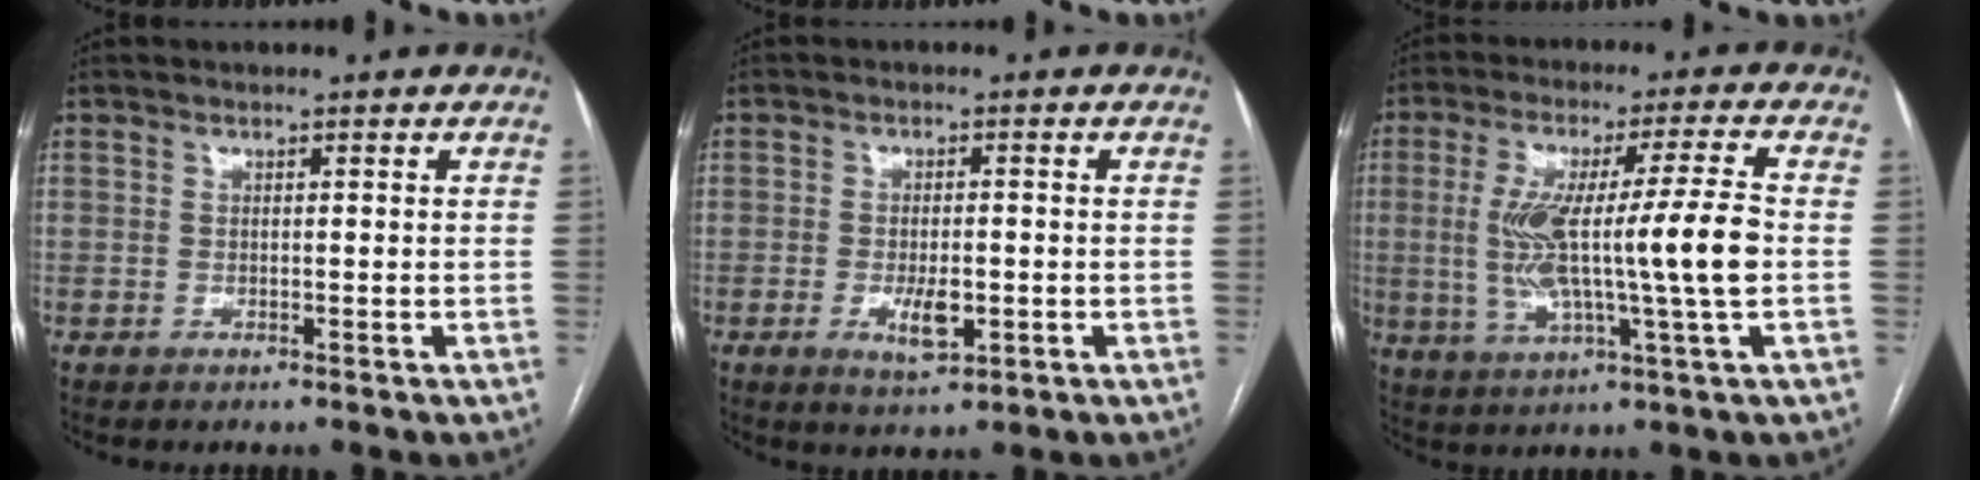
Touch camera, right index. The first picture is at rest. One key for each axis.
{"total": 4.7, "fx": -1.4, "fy": 1.7, "fz": 4.1, "tx": -0.073, "ty": -0.003, "tz": -0.016}
{"total": 14.4, "fx": -0.5, "fy": 0.1, "fz": 14.4, "tx": -0.271, "ty": 0.009, "tz": -0.008}